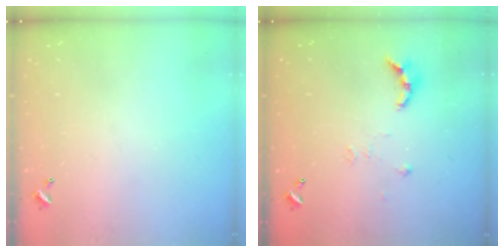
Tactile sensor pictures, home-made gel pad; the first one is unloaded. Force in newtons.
{"total": 7.7, "press": 7.6, "slide": 0.6}